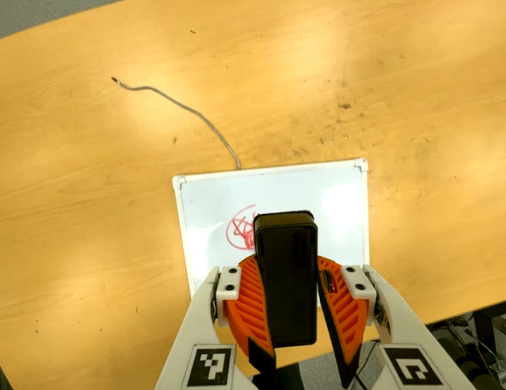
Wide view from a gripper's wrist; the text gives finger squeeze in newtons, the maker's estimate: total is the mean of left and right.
{"total": 10.8, "left": 10.3, "right": 11.3}